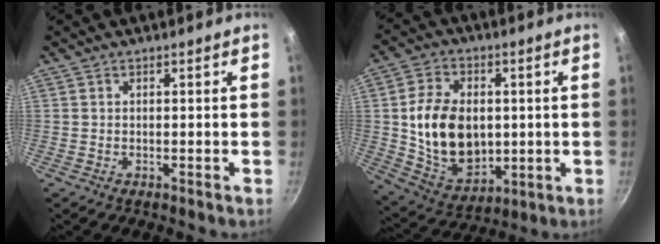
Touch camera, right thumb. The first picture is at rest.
{"total": 16.9, "force": [0.9, 12.0, 11.8], "torque": [-0.181, -0.009, 0.031]}